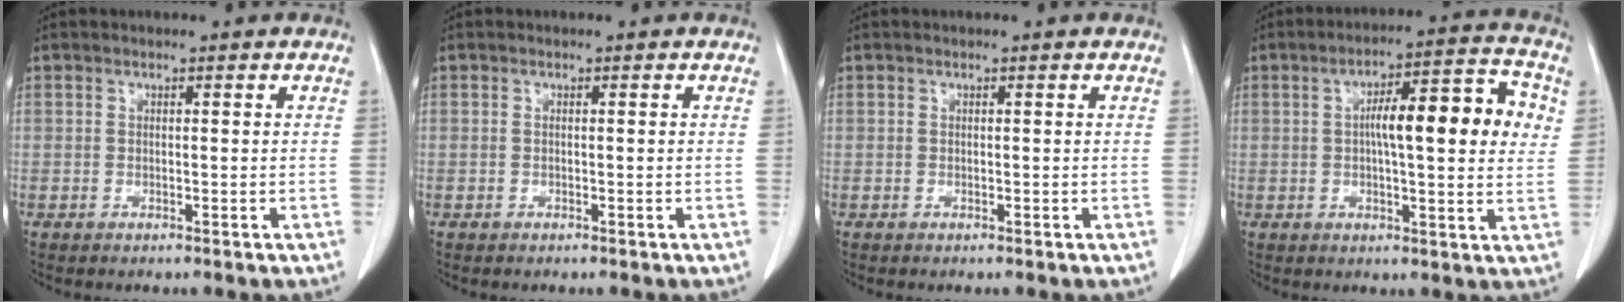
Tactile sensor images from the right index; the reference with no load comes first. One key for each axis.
{"total": 0.0}
{"total": 0.0}
{"total": 12.9, "fx": 2.3, "fy": 2.9, "fz": 12.4, "tx": -0.176, "ty": 0.033, "tz": 0.026}